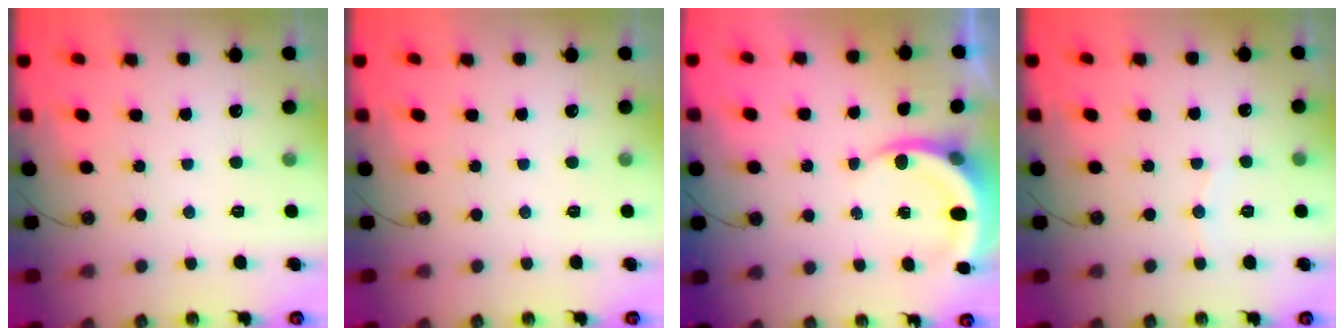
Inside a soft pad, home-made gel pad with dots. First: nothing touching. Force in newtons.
{"total": 0.0}
{"total": 4.6, "press": 4.6, "slide": 0.3}
{"total": 4.3, "press": 4.2, "slide": 0.4}